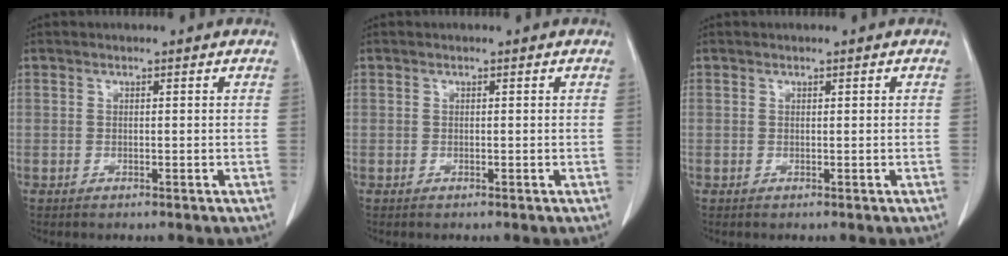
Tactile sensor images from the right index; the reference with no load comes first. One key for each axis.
{"total": 0.0}
{"total": 0.0}